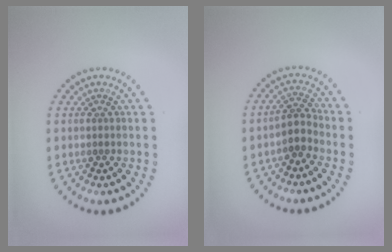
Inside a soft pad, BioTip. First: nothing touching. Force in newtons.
{"total": 2.2, "press": 1.8, "slide": 1.3}